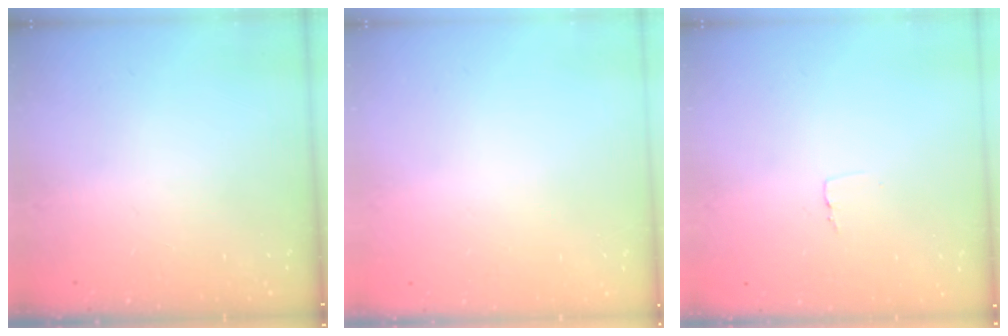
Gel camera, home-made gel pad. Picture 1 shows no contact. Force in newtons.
{"total": 0.0}
{"total": 2.6, "press": 2.6, "slide": 0.1}